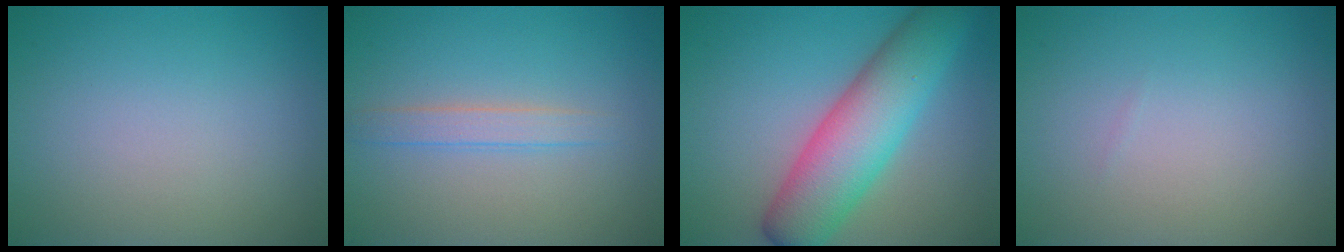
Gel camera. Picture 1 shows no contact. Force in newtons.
{"total": 1.8, "press": 1.8, "slide": 0.1}
{"total": 8.3, "press": 8.3, "slide": 0.2}
{"total": 0.0}